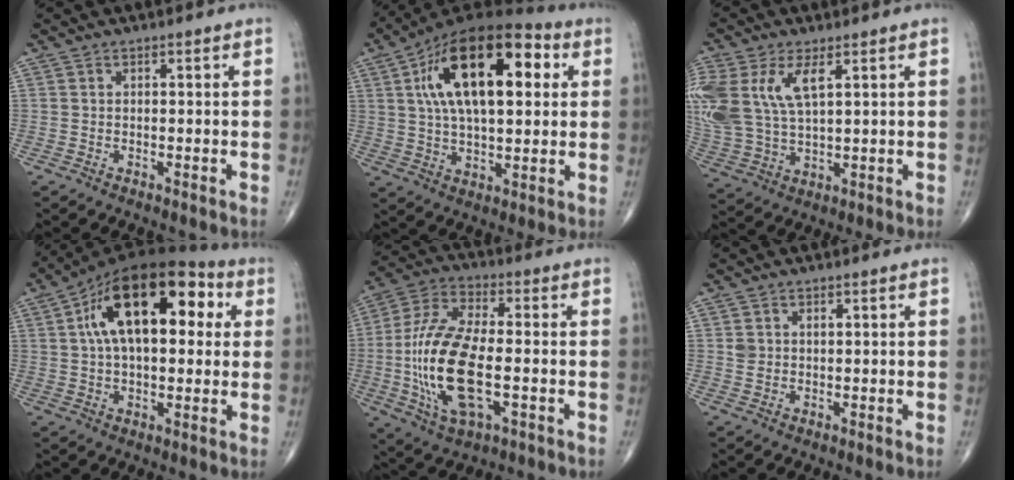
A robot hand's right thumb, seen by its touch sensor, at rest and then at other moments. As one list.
[{"total": 23.1, "force": [6.3, 10.9, 19.4], "torque": [-0.311, 0.012, 0.094]}, {"total": 16.8, "force": [5.5, 8.7, 13.4], "torque": [-0.324, -0.003, 0.114]}, {"total": 21.1, "force": [5.5, 10.9, 17.2], "torque": [-0.261, 0.031, 0.078]}, {"total": 19.3, "force": [-3.0, 8.3, 17.1], "torque": [-0.361, 0.012, -0.051]}, {"total": 2.2, "force": [0.7, 1.7, 1.2], "torque": [-0.017, 0.003, 0.017]}]